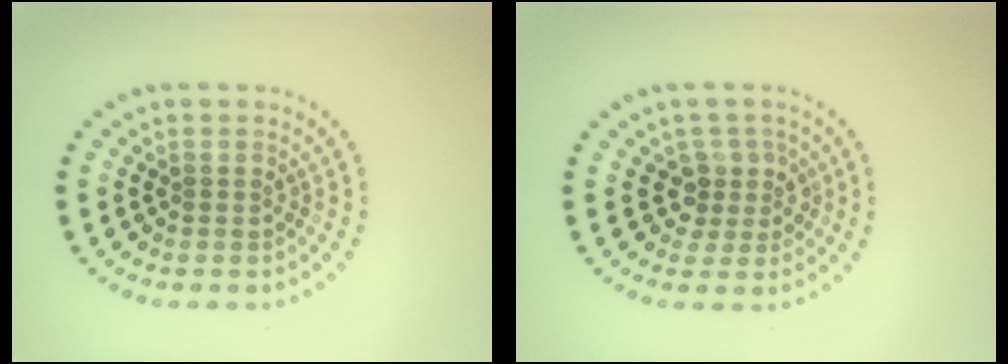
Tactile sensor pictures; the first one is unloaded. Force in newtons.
{"total": 2.6, "press": 2.1, "slide": 1.6}